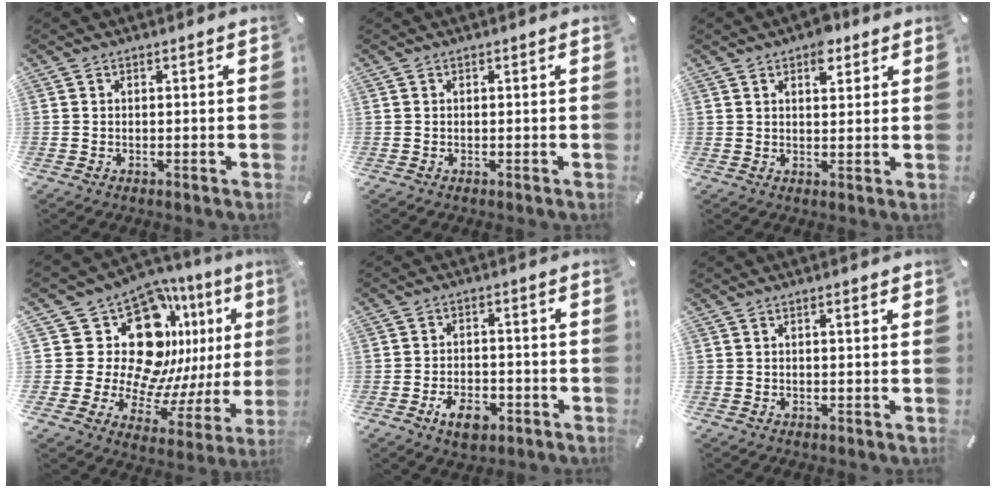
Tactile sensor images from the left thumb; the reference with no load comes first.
{"total": 0.0}
{"total": 5.2, "force": [3.0, 3.0, 2.9], "torque": [-0.026, -0.007, 0.046]}
{"total": 23.0, "force": [10.9, 14.5, 14.1], "torque": [-0.229, -0.113, 0.220]}
{"total": 6.6, "force": [-3.2, 4.2, 3.9], "torque": [-0.077, 0.008, -0.061]}
{"total": 0.8, "force": [0.5, 0.3, 0.5], "torque": [-0.011, 0.001, 0.008]}